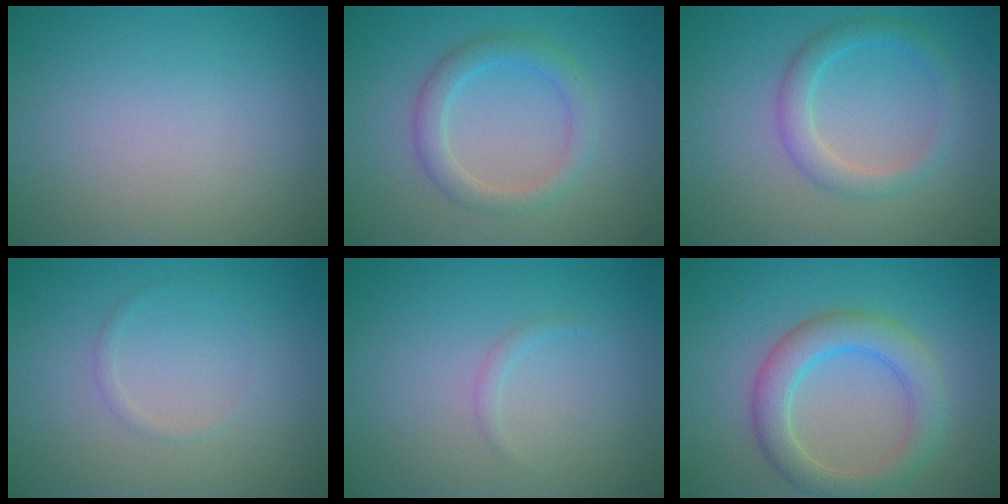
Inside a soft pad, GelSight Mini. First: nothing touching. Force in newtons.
{"total": 2.9, "press": 2.9, "slide": 0.3}
{"total": 2.6, "press": 2.6, "slide": 0.1}
{"total": 0.6, "press": 0.6, "slide": 0.1}
{"total": 0.7, "press": 0.7, "slide": 0.1}
{"total": 4.5, "press": 4.5, "slide": 0.1}